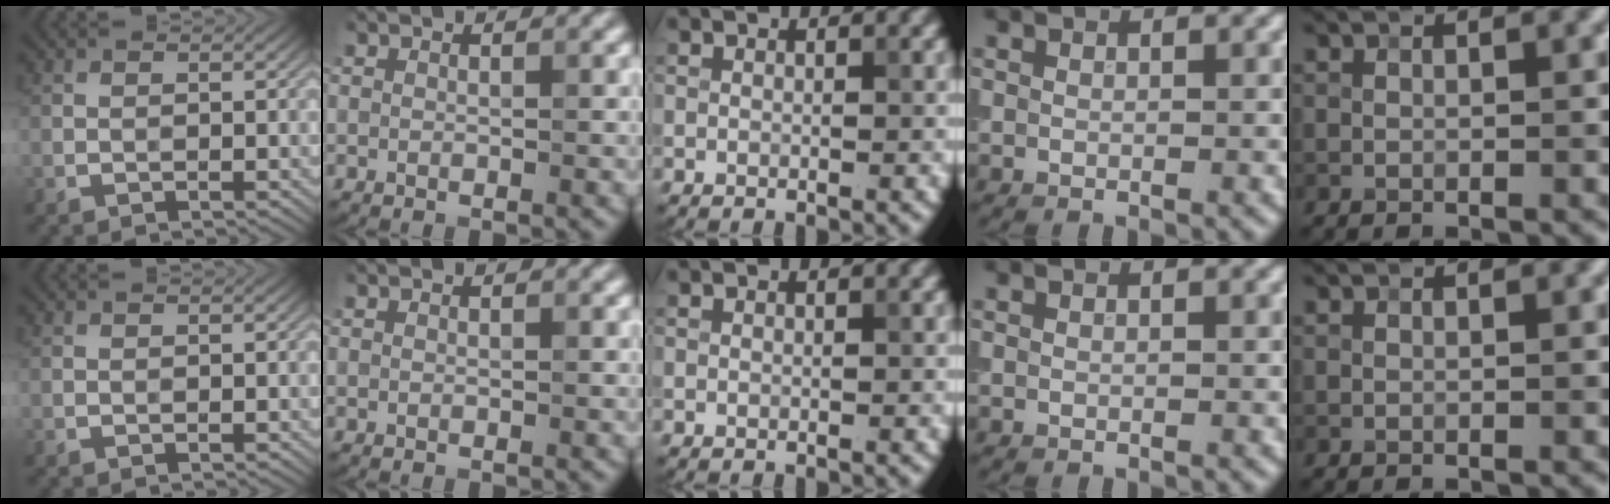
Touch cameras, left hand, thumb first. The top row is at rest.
{}